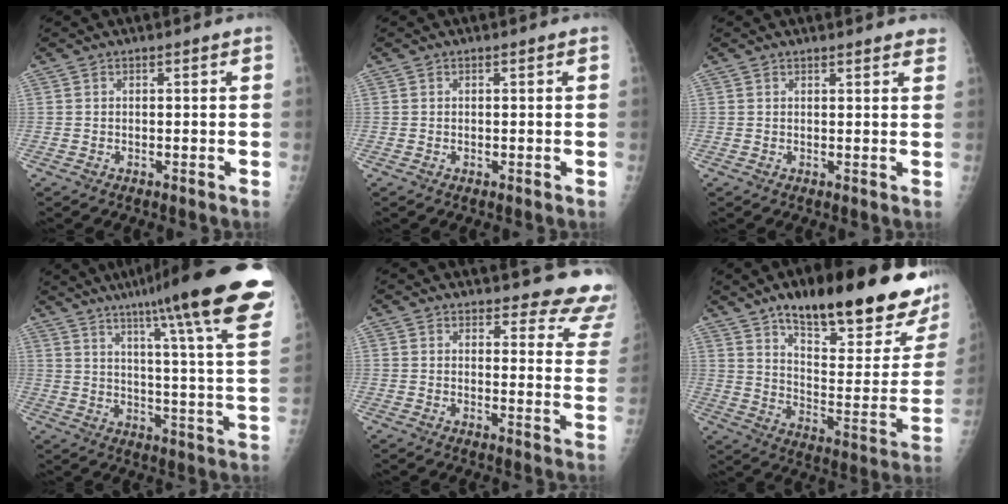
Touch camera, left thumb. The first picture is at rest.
{"total": 0.0}
{"total": 3.3, "force": [3.0, 0.8, 1.1], "torque": [0.002, -0.008, 0.027]}
{"total": 25.1, "force": [17.0, 1.4, 18.4], "torque": [-0.252, -0.069, 0.229]}
{"total": 11.8, "force": [11.2, 3.2, 1.3], "torque": [0.040, -0.090, 0.092]}
{"total": 29.0, "force": [19.9, 8.4, 19.4], "torque": [-0.235, -0.088, 0.286]}